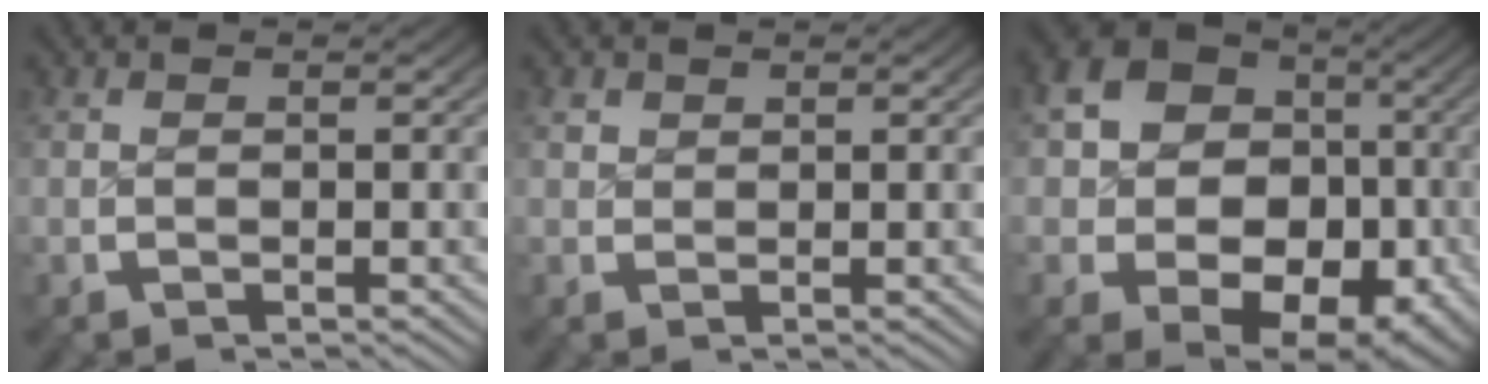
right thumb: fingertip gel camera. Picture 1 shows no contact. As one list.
[{"total": 1.1, "force": [1.0, 0.5, -0.4], "torque": [0.018, -0.002, 0.019]}, {"total": 15.5, "force": [0.9, 12.5, 9.1], "torque": [-0.184, -0.048, 0.025]}]